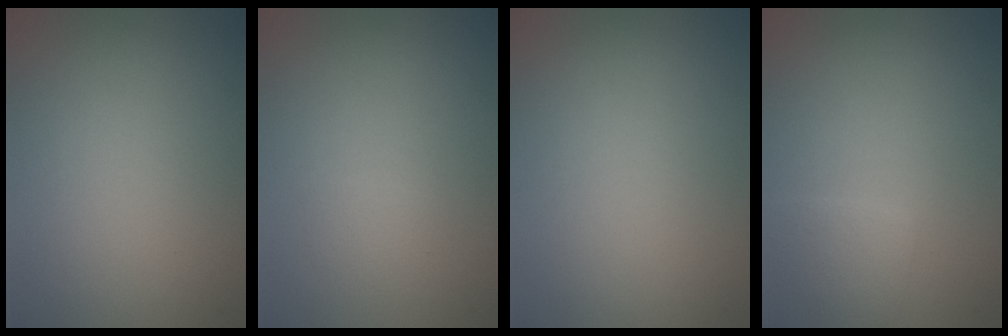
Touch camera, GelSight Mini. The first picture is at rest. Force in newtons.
{"total": 0.7, "press": 0.7, "slide": 0.0}
{"total": 0.0}
{"total": 1.8, "press": 1.8, "slide": 0.0}